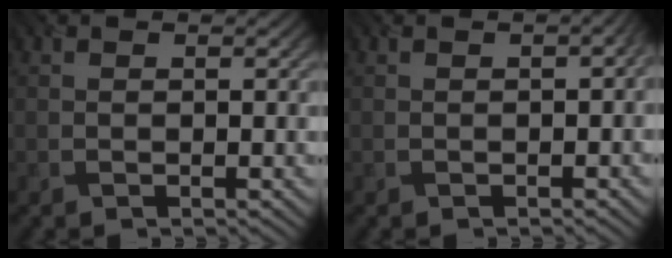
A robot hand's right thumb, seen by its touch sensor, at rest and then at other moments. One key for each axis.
{"total": 1.9, "fx": -0.5, "fy": 1.1, "fz": 1.4, "tx": -0.023, "ty": -0.008, "tz": 0.001}